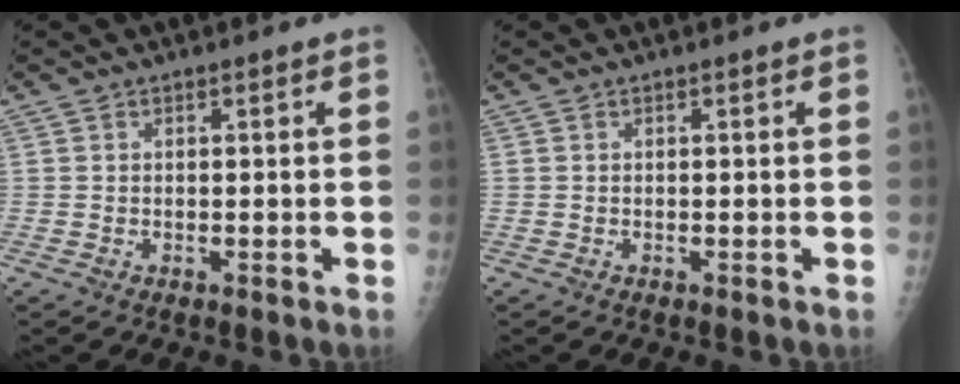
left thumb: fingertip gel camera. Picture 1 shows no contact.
{"total": 0.0}